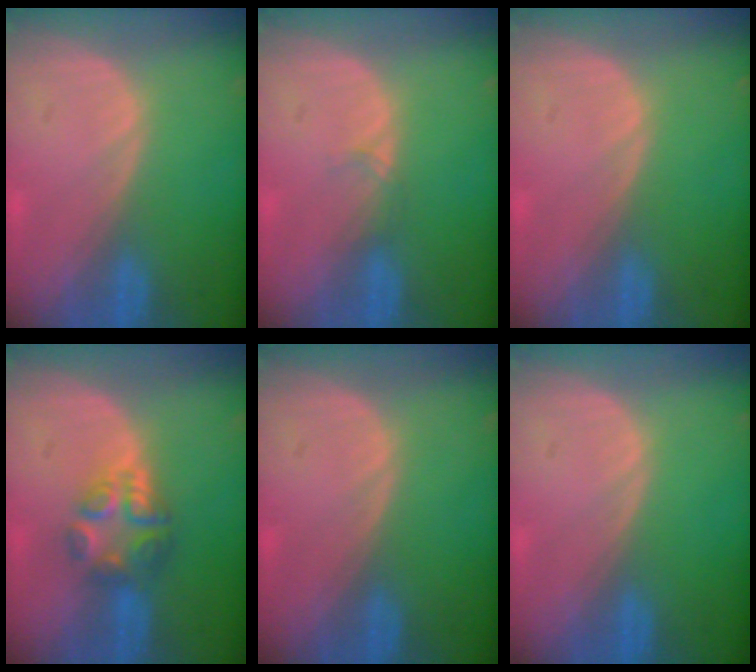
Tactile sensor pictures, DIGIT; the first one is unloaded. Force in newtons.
{"total": 0.9, "press": 0.8, "slide": 0.2}
{"total": 0.0}
{"total": 6.1, "press": 5.3, "slide": 3.0}
{"total": 0.0}
{"total": 0.0}